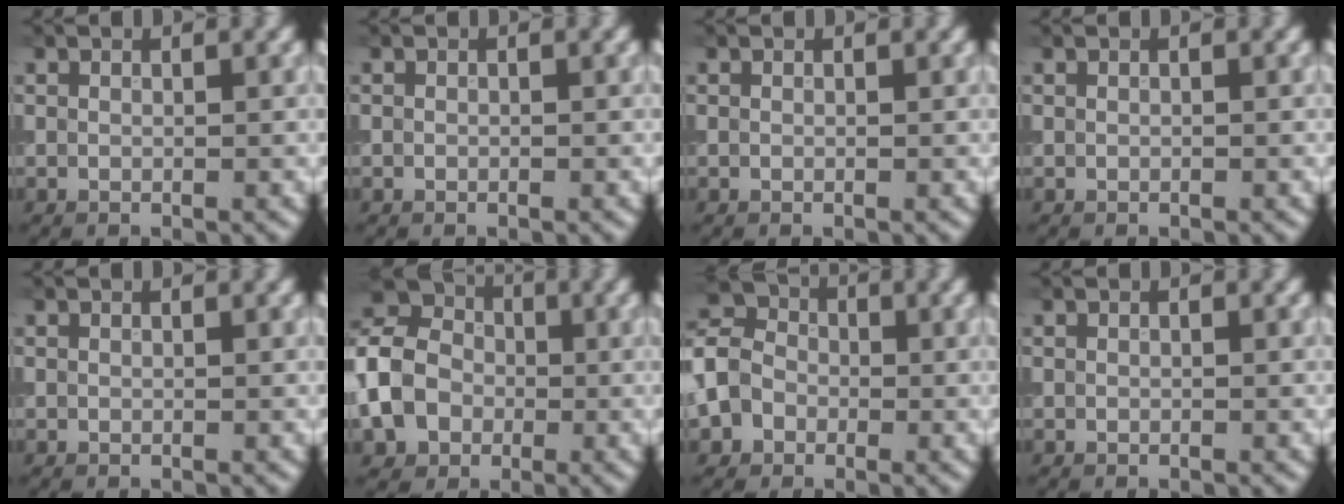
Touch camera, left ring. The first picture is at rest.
{"total": 0.0}
{"total": 0.0}
{"total": 0.0}
{"total": 0.0}
{"total": 9.3, "force": [-2.1, 7.5, 5.0], "torque": [-0.102, -0.001, -0.055]}
{"total": 6.1, "force": [-1.7, 5.1, 2.9], "torque": [-0.060, 0.004, -0.045]}
{"total": 0.0}